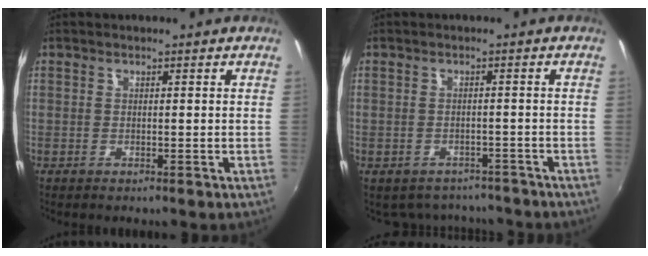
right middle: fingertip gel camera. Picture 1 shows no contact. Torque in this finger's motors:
{"motor_torque": [-0.67, -0.48, -0.24, -0.07]}